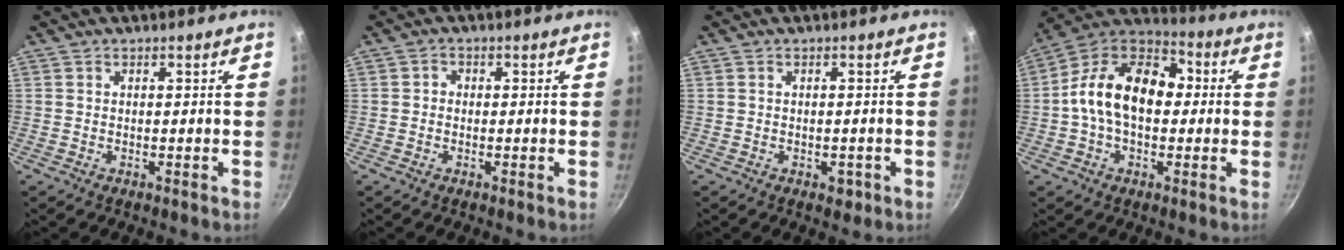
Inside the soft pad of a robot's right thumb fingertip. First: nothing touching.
{"total": 1.2, "force": [-0.3, 1.0, 0.5], "torque": [-0.006, 0.006, -0.009]}
{"total": 2.2, "force": [-0.9, 1.4, 1.4], "torque": [-0.015, 0.006, -0.004]}
{"total": 17.5, "force": [0.4, 11.7, 13.1], "torque": [-0.183, 0.041, -0.017]}